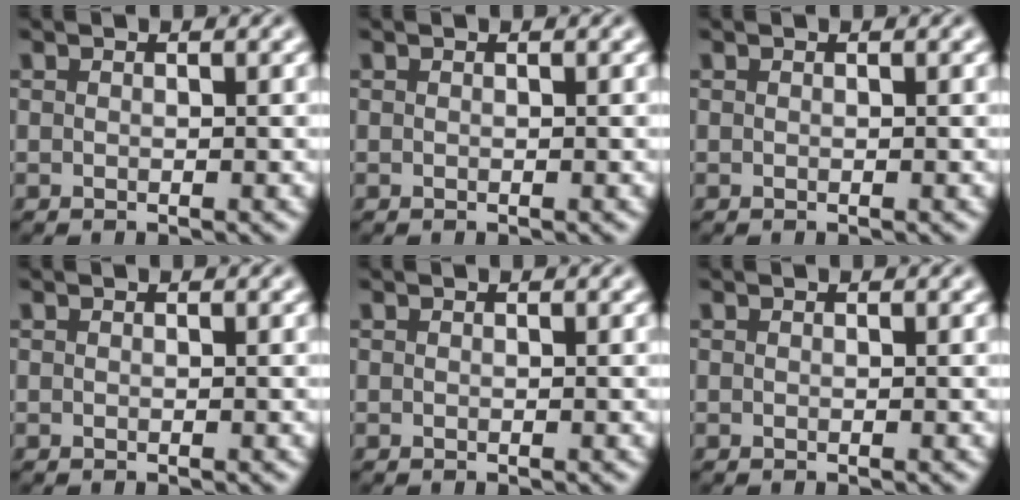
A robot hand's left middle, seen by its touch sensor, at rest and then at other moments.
{"total": 0.0}
{"total": 0.0}
{"total": 0.0}
{"total": 0.0}
{"total": 0.0}